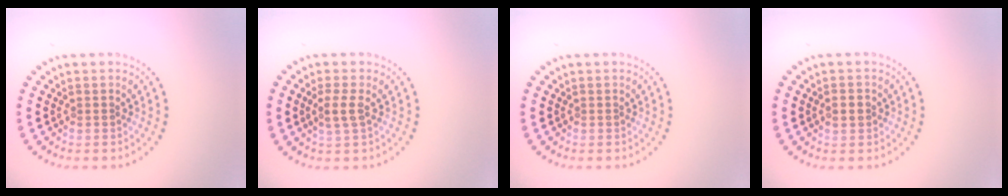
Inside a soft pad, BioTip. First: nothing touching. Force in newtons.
{"total": 1.8, "press": 1.6, "slide": 0.7}
{"total": 0.0}
{"total": 1.1, "press": 1.1, "slide": 0.1}